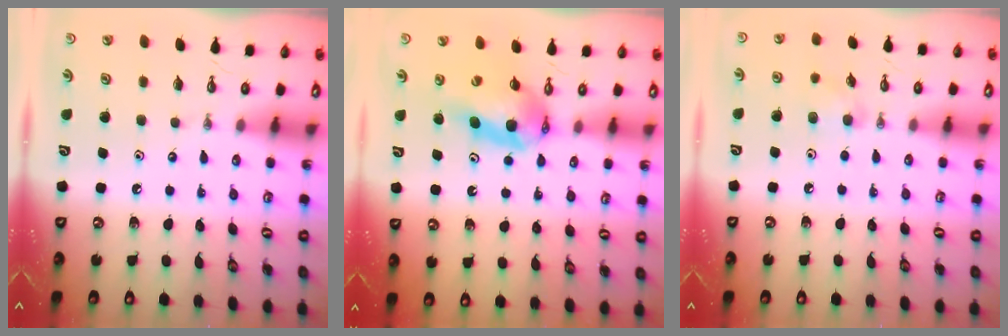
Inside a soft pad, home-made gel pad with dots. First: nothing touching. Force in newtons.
{"total": 9.8, "press": 9.7, "slide": 1.4}
{"total": 6.8, "press": 6.8, "slide": 0.8}